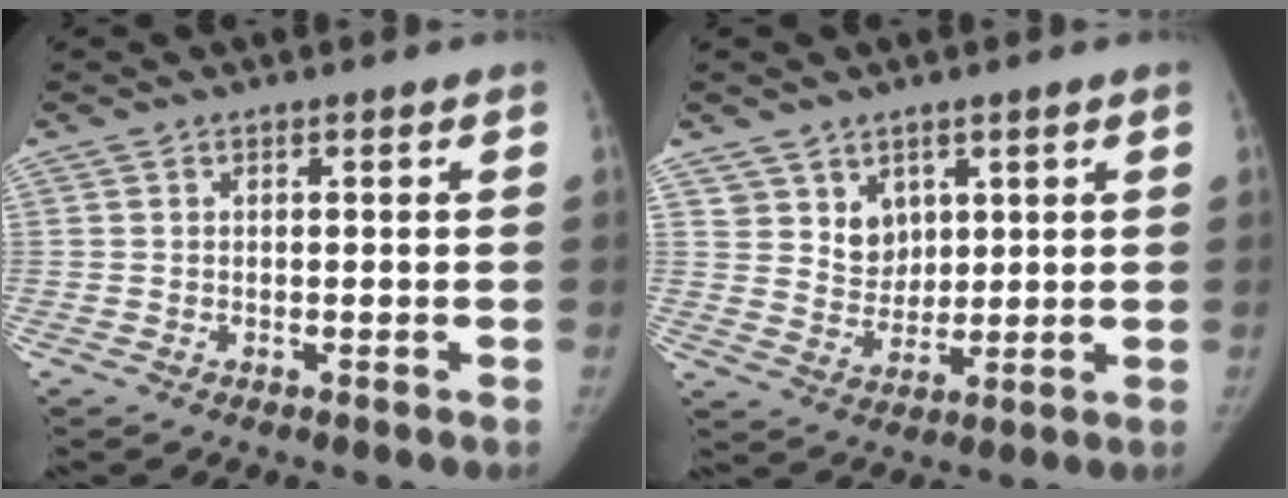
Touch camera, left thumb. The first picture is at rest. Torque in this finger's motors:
{"motor_torque": [-0.02, 0.02, 0.26, -0.22, 0.01]}